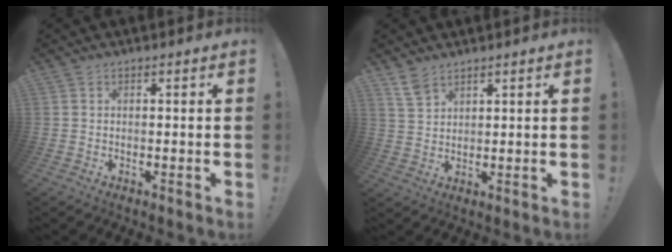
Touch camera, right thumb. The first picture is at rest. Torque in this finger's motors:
{"motor_torque": [0.00, -0.02, 0.20, 0.02, 0.00]}